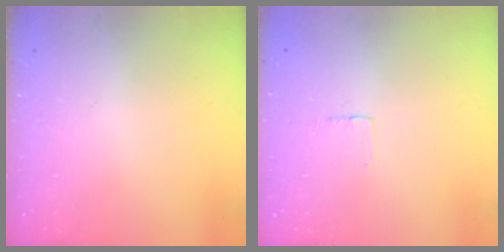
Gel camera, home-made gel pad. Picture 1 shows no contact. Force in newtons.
{"total": 1.9, "press": 1.9, "slide": 0.1}